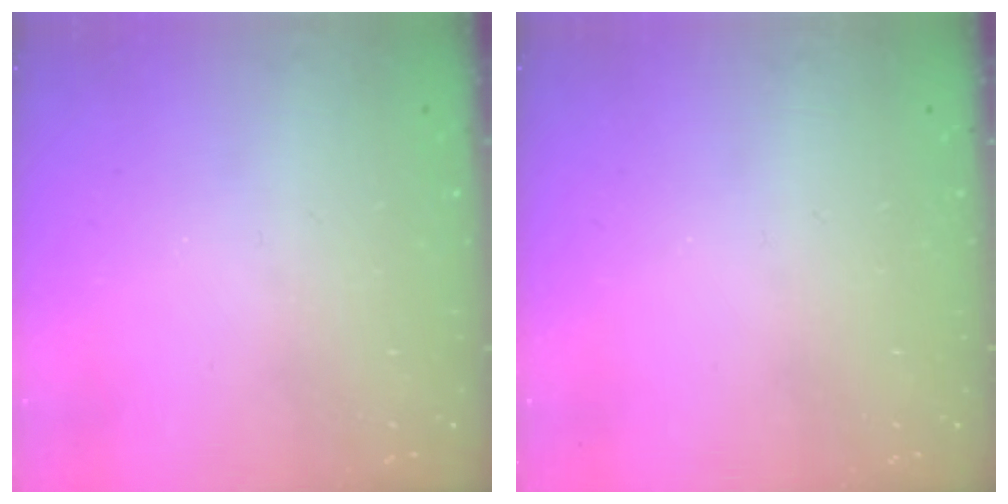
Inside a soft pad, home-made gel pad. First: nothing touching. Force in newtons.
{"total": 0.0}